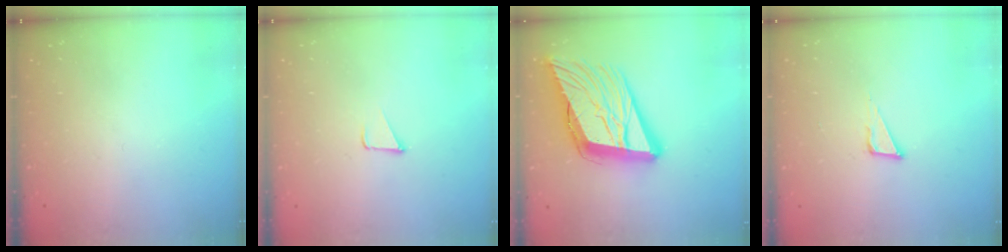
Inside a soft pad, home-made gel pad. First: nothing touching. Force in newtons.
{"total": 1.8, "press": 1.7, "slide": 0.1}
{"total": 23.3, "press": 22.8, "slide": 5.1}
{"total": 5.3, "press": 5.2, "slide": 0.3}